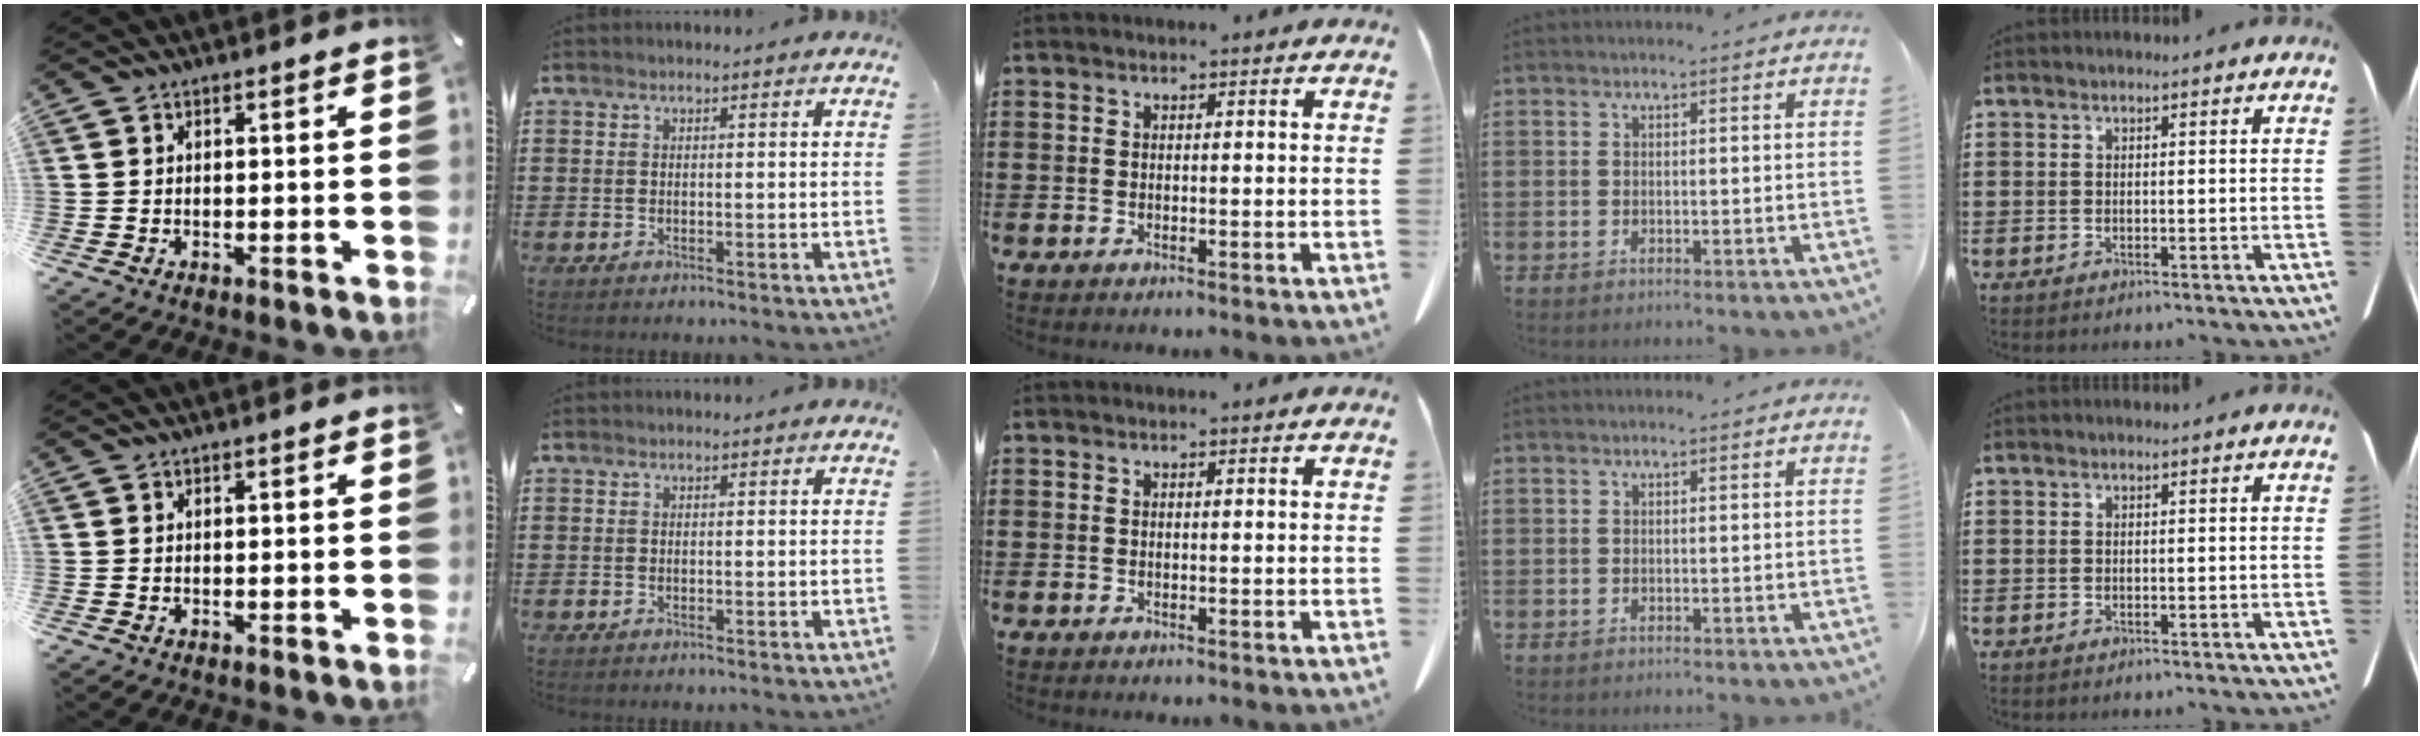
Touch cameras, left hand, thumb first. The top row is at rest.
{}